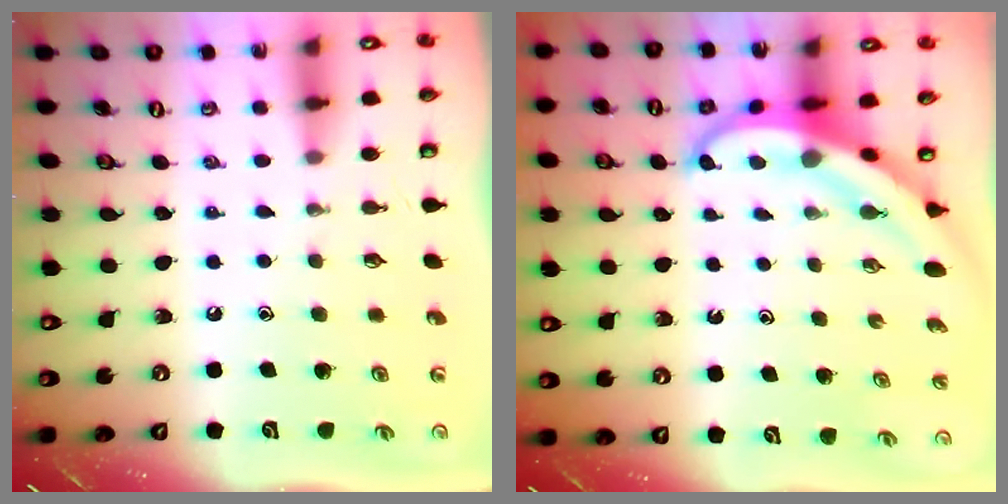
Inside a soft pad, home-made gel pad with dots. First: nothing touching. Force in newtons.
{"total": 5.2, "press": 5.1, "slide": 0.8}